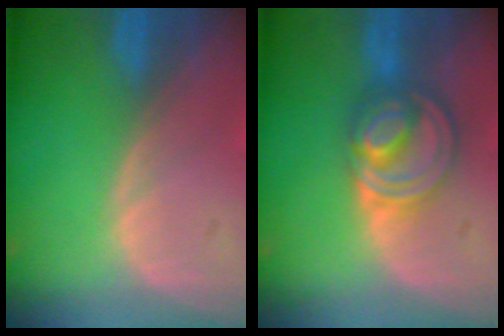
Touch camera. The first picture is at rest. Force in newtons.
{"total": 7.7, "press": 6.7, "slide": 3.9}